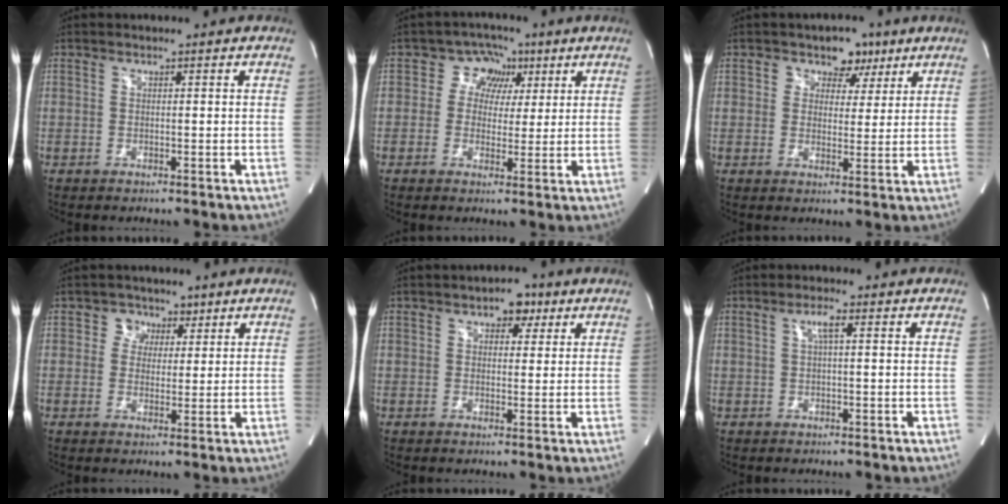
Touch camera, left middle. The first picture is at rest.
{"total": 5.2, "force": [1.7, 4.6, 1.8], "torque": [-0.016, 0.019, 0.023]}
{"total": 4.9, "force": [2.8, 3.8, 1.3], "torque": [-0.002, 0.003, 0.038]}
{"total": 3.4, "force": [1.7, 3.0, 0.0], "torque": [0.008, 0.004, 0.022]}
{"total": 3.8, "force": [2.0, 2.2, 2.4], "torque": [-0.030, 0.015, 0.026]}
{"total": 2.1, "force": [0.6, 0.2, 2.0], "torque": [-0.041, 0.003, 0.010]}